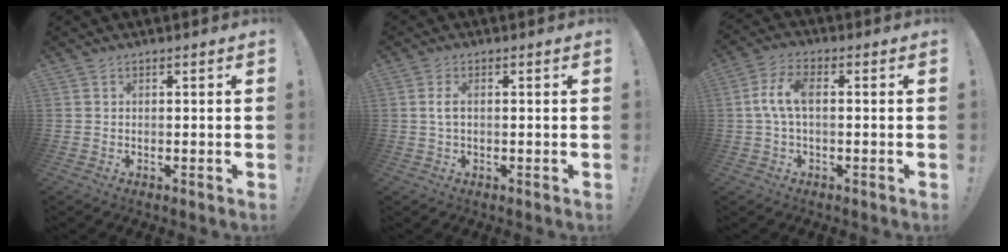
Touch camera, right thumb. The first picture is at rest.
{"total": 2.4, "force": [0.2, 0.9, 2.2], "torque": [-0.042, 0.003, 0.004]}
{"total": 7.8, "force": [0.3, 3.7, 6.9], "torque": [-0.141, 0.005, 0.007]}